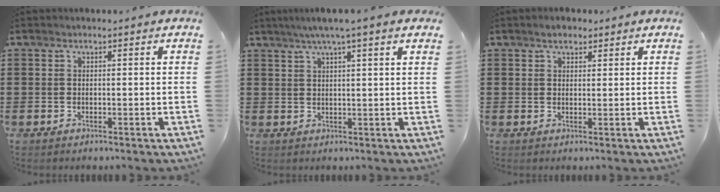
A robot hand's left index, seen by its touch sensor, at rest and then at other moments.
{"total": 3.6, "force": [2.4, -0.3, 2.7], "torque": [-0.059, 0.001, 0.040]}
{"total": 2.1, "force": [1.6, 1.0, 0.9], "torque": [-0.020, 0.007, 0.030]}